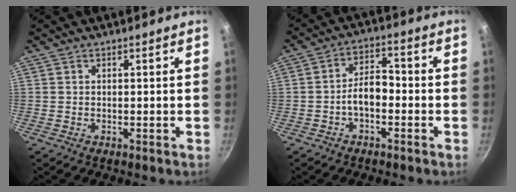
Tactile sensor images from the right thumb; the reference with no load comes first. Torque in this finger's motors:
{"motor_torque": [0.58, 0.47, 0.94, -0.50, 0.14]}